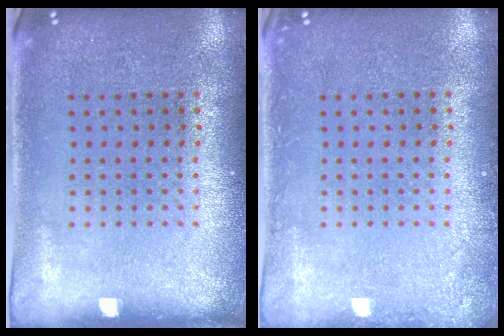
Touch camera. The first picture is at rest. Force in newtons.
{"total": 1.1, "press": 1.1, "slide": 0.1}